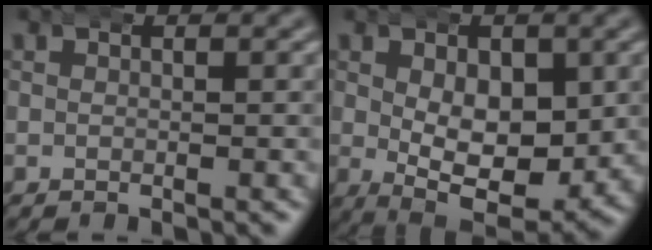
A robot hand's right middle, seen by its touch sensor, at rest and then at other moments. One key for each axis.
{"total": 9.5, "fx": -1.8, "fy": 5.7, "fz": 7.3, "tx": -0.110, "ty": -0.041, "tz": -0.013}